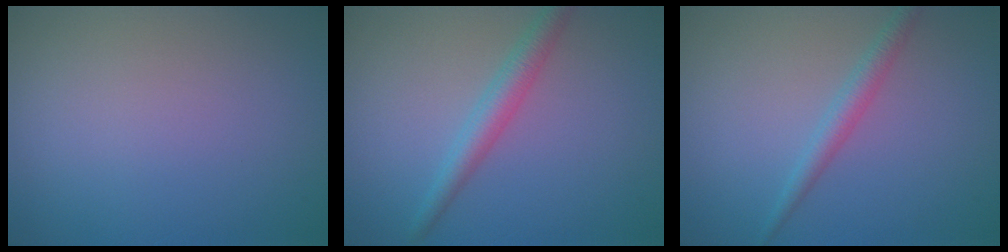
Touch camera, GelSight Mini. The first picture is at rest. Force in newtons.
{"total": 2.7, "press": 2.7, "slide": 0.1}
{"total": 2.0, "press": 2.0, "slide": 0.1}